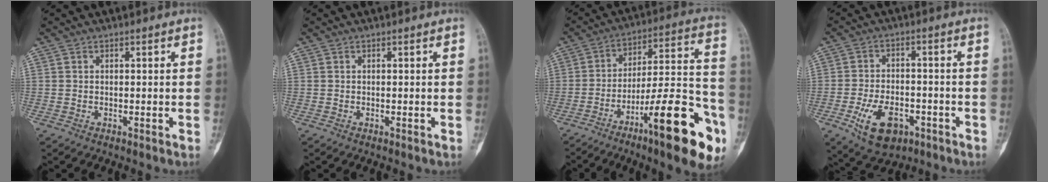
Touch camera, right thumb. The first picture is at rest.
{"total": 0.0}
{"total": 22.9, "force": [-11.2, 5.2, 19.3], "torque": [-0.262, 0.071, -0.168]}
{"total": 10.5, "force": [-4.5, 6.2, 7.1], "torque": [-0.110, 0.018, -0.066]}